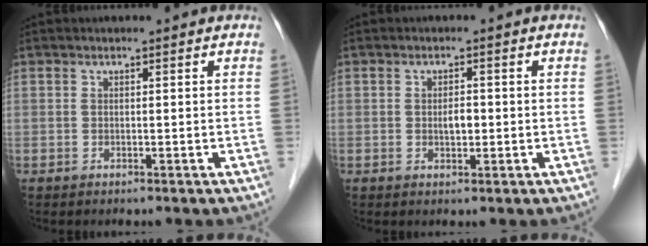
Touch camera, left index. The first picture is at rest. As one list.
[{"total": 2.0, "force": [-0.3, 0.9, 1.7], "torque": [-0.030, 0.001, -0.003]}]